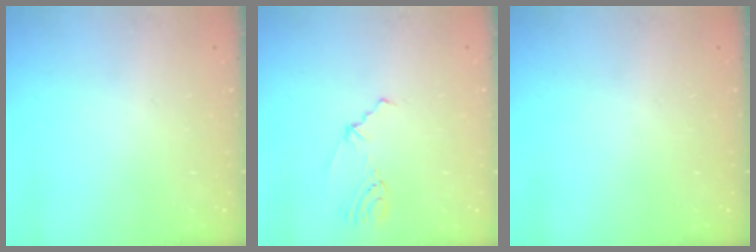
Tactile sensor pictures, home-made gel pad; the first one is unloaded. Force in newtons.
{"total": 2.3, "press": 1.7, "slide": 1.5}
{"total": 0.0}